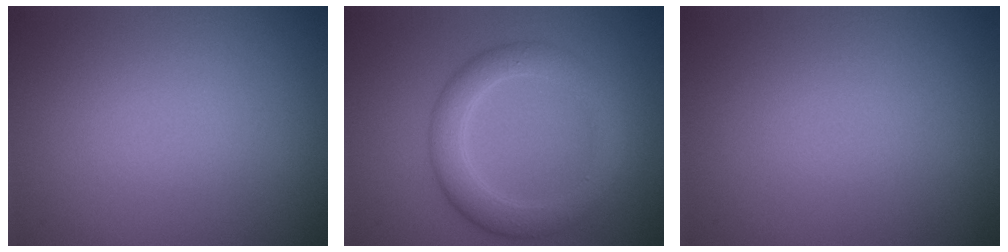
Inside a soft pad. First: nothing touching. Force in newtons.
{"total": 4.2, "press": 4.2, "slide": 0.3}
{"total": 0.0}